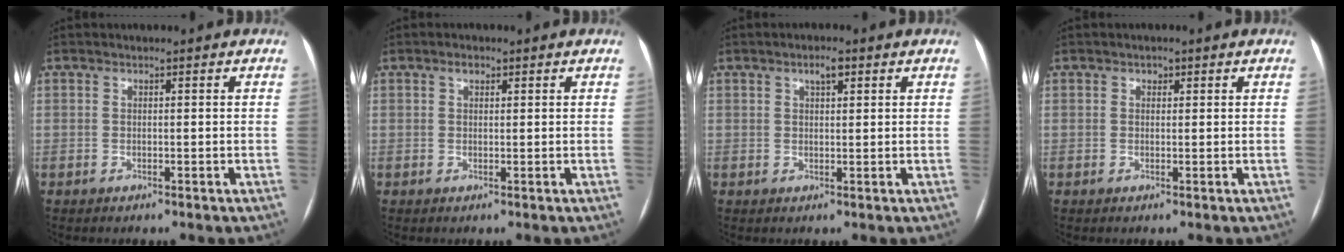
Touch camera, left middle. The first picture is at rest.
{"total": 1.2, "force": [0.7, 0.7, 0.7], "torque": [-0.014, 0.006, 0.011]}
{"total": 2.2, "force": [1.2, 0.7, 1.7], "torque": [-0.031, 0.005, 0.020]}
{"total": 1.2, "force": [0.7, 0.9, 0.4], "torque": [-0.004, -0.002, 0.009]}